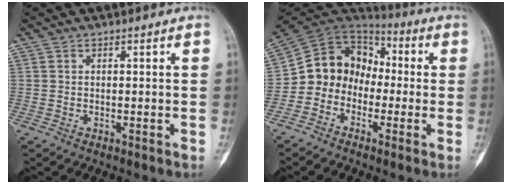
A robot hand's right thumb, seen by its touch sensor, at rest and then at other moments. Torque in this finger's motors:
{"motor_torque": [0.12, 0.15, 0.29, -0.22, 0.05]}